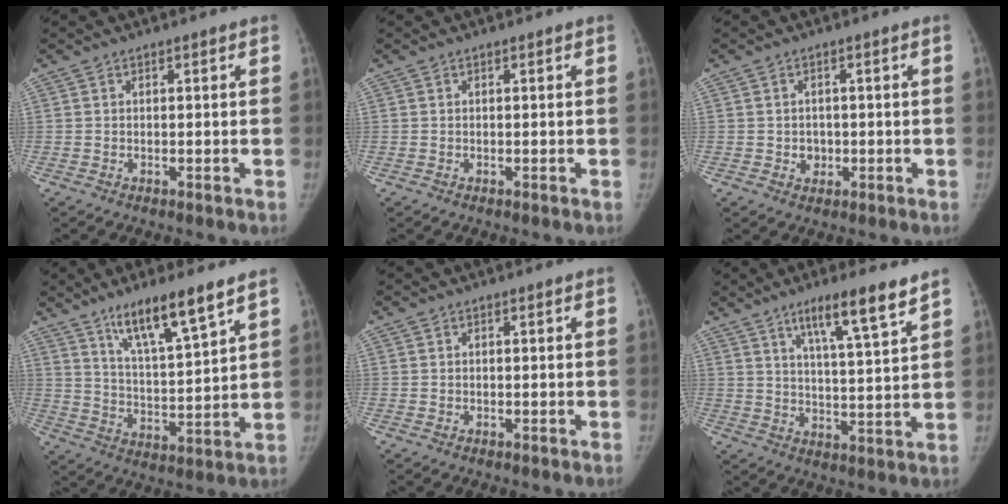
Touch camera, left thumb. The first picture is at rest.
{"total": 0.0}
{"total": 2.5, "force": [-0.7, 2.3, 0.8], "torque": [0.004, 0.004, -0.006]}
{"total": 12.3, "force": [8.3, 1.8, 9.0], "torque": [-0.149, -0.048, 0.151]}
{"total": 0.0}
{"total": 10.4, "force": [6.9, 0.9, 7.8], "torque": [-0.121, -0.037, 0.113]}